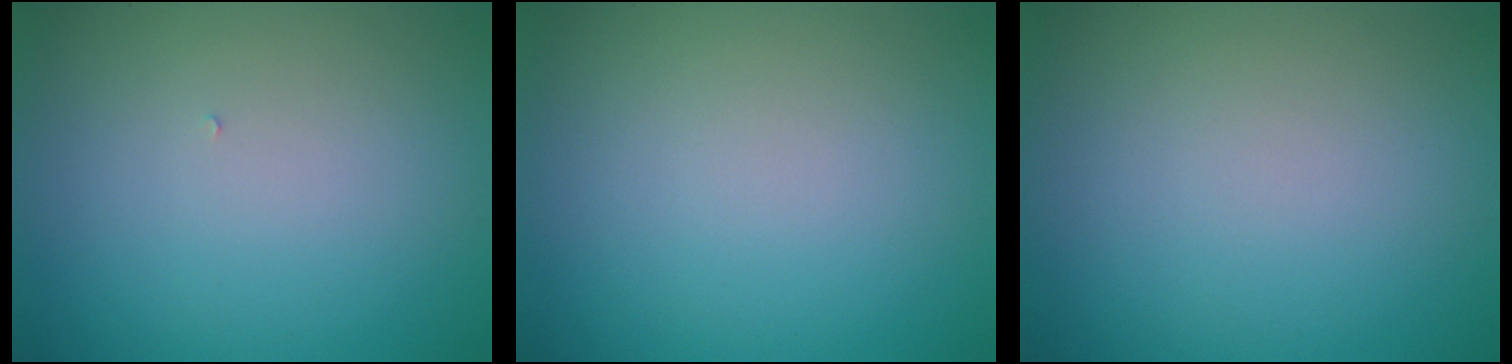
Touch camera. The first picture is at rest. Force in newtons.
{"total": 0.0}
{"total": 0.0}